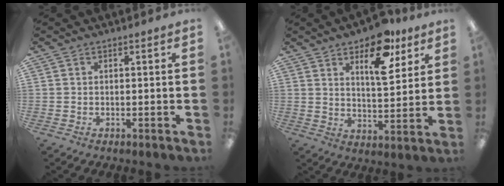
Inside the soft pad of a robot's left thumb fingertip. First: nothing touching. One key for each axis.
{"total": 13.4, "fx": 8.4, "fy": 6.0, "fz": 8.5, "tx": -0.113, "ty": -0.038, "tz": 0.139}